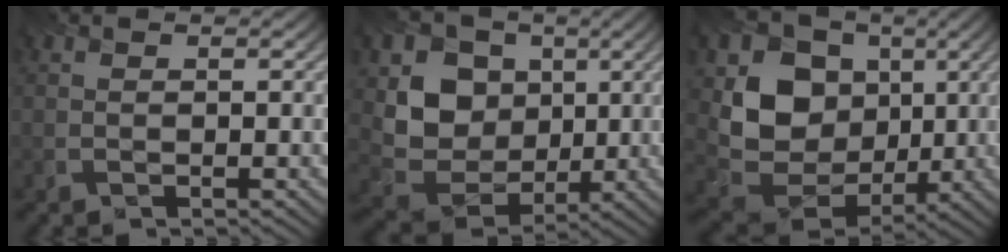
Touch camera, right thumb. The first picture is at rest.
{"total": 10.2, "force": [2.2, 8.5, 5.2], "torque": [-0.118, -0.019, 0.030]}
{"total": 12.9, "force": [2.1, 10.7, 6.9], "torque": [-0.159, -0.012, 0.036]}